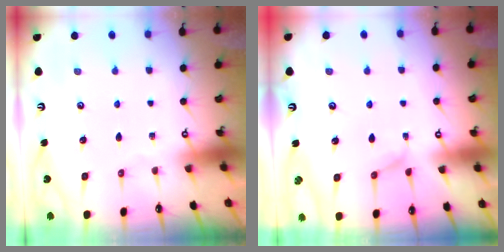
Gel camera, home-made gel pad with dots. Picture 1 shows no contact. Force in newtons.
{"total": 0.8, "press": 0.3, "slide": 0.8}